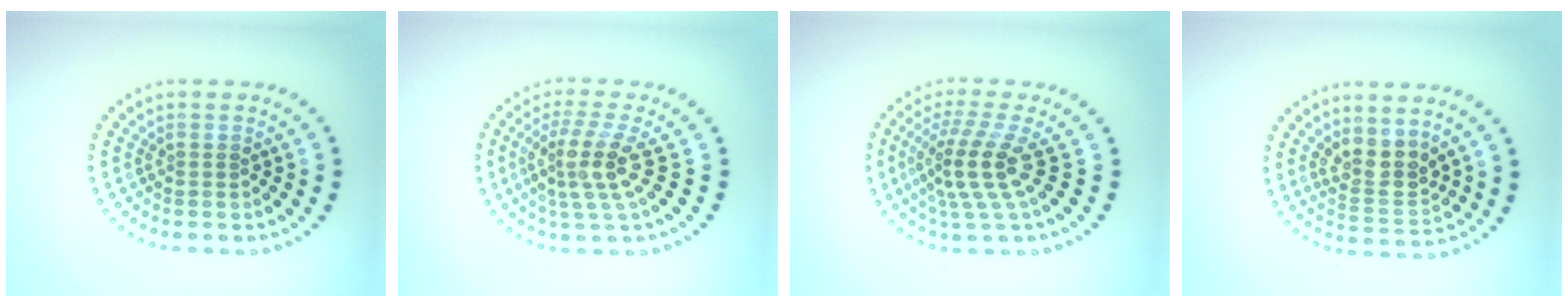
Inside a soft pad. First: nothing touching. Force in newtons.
{"total": 3.9, "press": 2.8, "slide": 2.7}
{"total": 4.5, "press": 3.1, "slide": 3.2}
{"total": 3.3, "press": 2.9, "slide": 1.6}